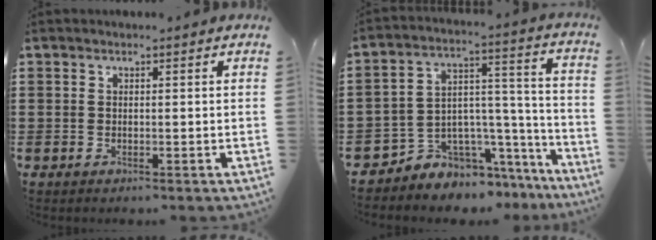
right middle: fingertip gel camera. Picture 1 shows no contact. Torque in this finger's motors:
{"motor_torque": [1.26, -0.88, 0.15, 0.04]}